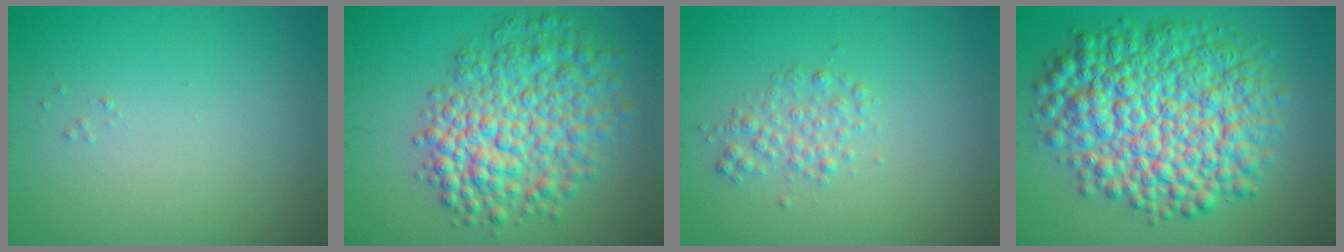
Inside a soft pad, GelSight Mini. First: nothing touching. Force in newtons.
{"total": 8.1, "press": 8.1, "slide": 0.2}
{"total": 2.0, "press": 2.0, "slide": 0.0}
{"total": 11.9, "press": 11.9, "slide": 0.1}